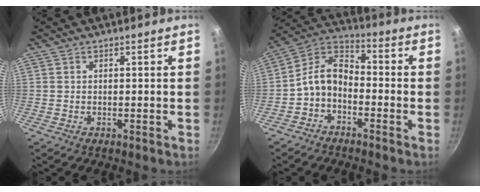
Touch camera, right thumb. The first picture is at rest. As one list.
[{"total": 8.6, "force": [-2.9, 5.9, 5.6], "torque": [-0.093, 0.056, -0.074]}]